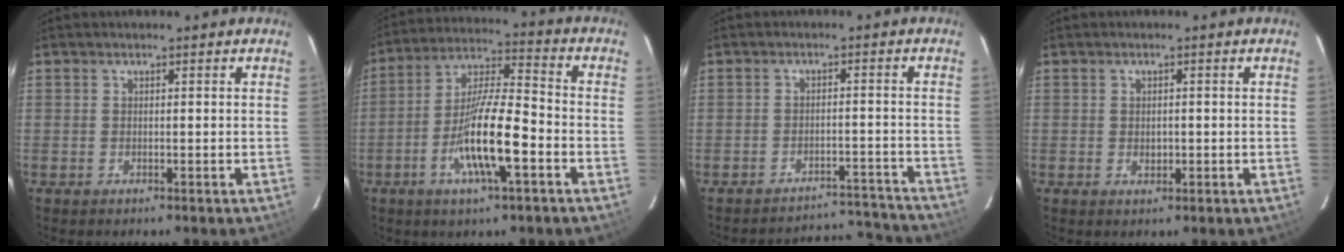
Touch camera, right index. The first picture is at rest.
{"total": 13.1, "force": [-5.0, 2.4, 11.9], "torque": [-0.234, -0.003, -0.098]}
{"total": 11.8, "force": [-11.6, 2.4, 0.4], "torque": [-0.004, 0.043, -0.148]}
{"total": 1.5, "force": [-0.1, 1.2, 1.0], "torque": [-0.015, 0.001, -0.001]}